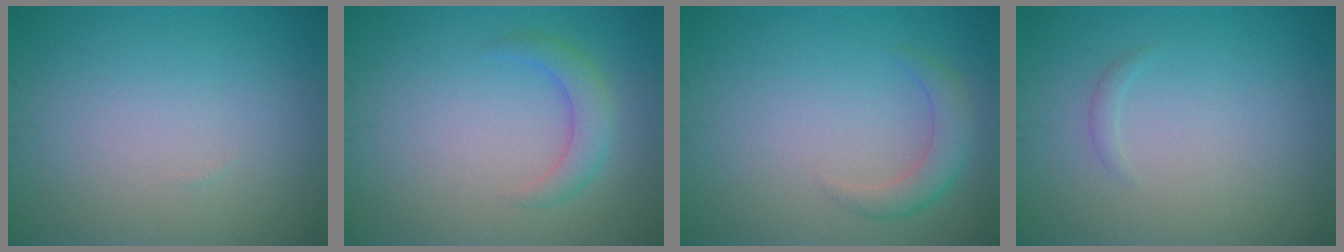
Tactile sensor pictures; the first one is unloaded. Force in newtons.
{"total": 2.4, "press": 2.4, "slide": 0.0}
{"total": 2.4, "press": 2.4, "slide": 0.1}
{"total": 0.6, "press": 0.6, "slide": 0.1}